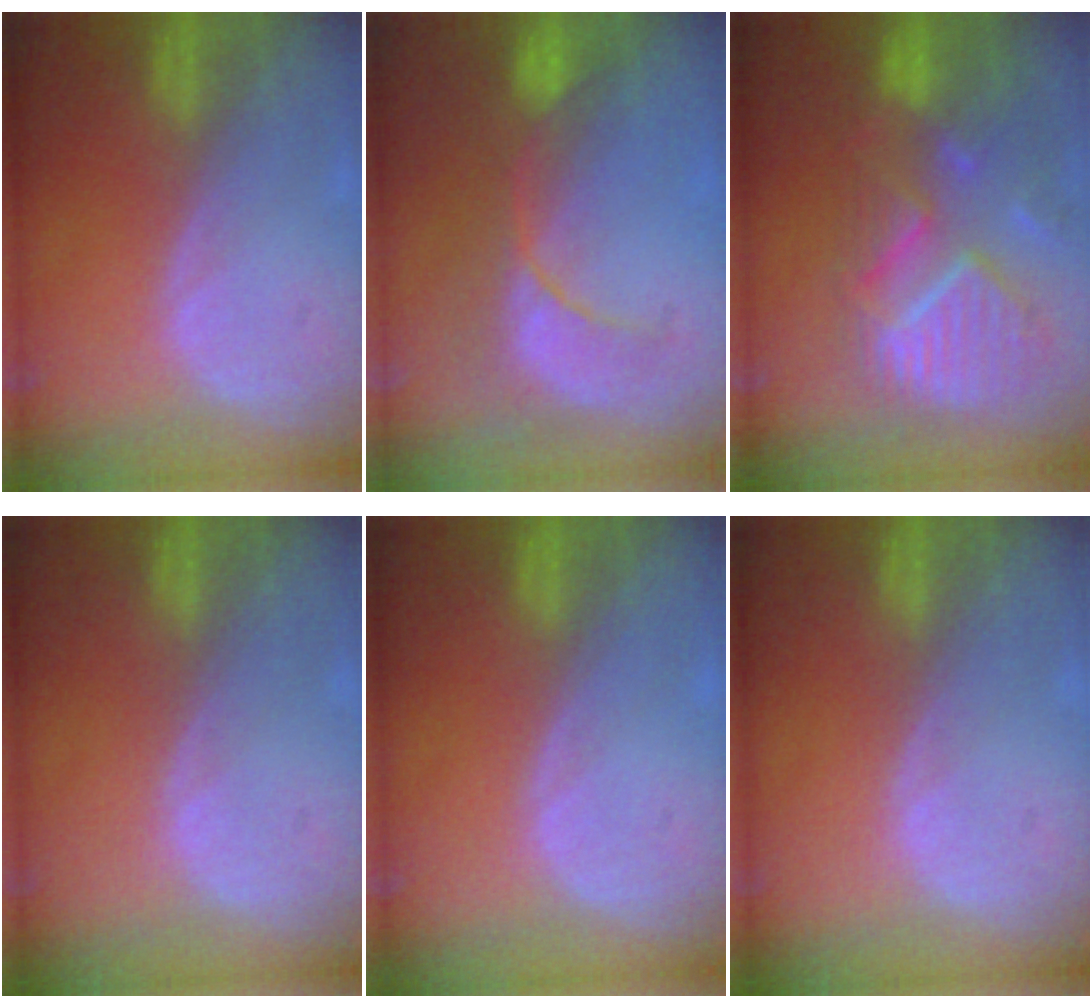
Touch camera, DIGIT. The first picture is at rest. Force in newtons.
{"total": 7.9, "press": 7.8, "slide": 1.6}
{"total": 12.1, "press": 10.5, "slide": 6.0}
{"total": 0.0}
{"total": 0.0}
{"total": 0.0}